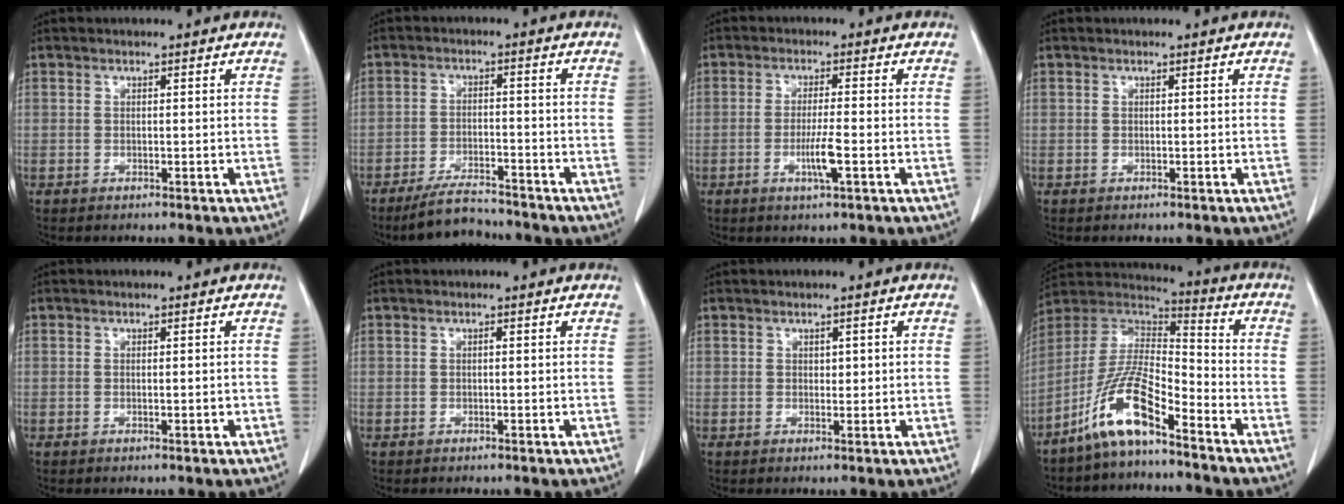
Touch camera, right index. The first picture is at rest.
{"total": 6.4, "force": [-5.9, 1.1, 2.2], "torque": [-0.042, -0.014, -0.103]}
{"total": 4.4, "force": [-1.4, -0.1, 4.2], "torque": [-0.078, -0.007, -0.025]}
{"total": 0.0}
{"total": 0.7, "force": [-0.1, 0.2, 0.6], "torque": [-0.012, -0.001, 0.003]}
{"total": 0.0}
{"total": 1.3, "force": [0.3, 0.7, 1.1], "torque": [-0.014, 0.000, 0.006]}
{"total": 12.2, "force": [-7.9, 2.2, 9.0], "torque": [-0.188, 0.009, -0.154]}